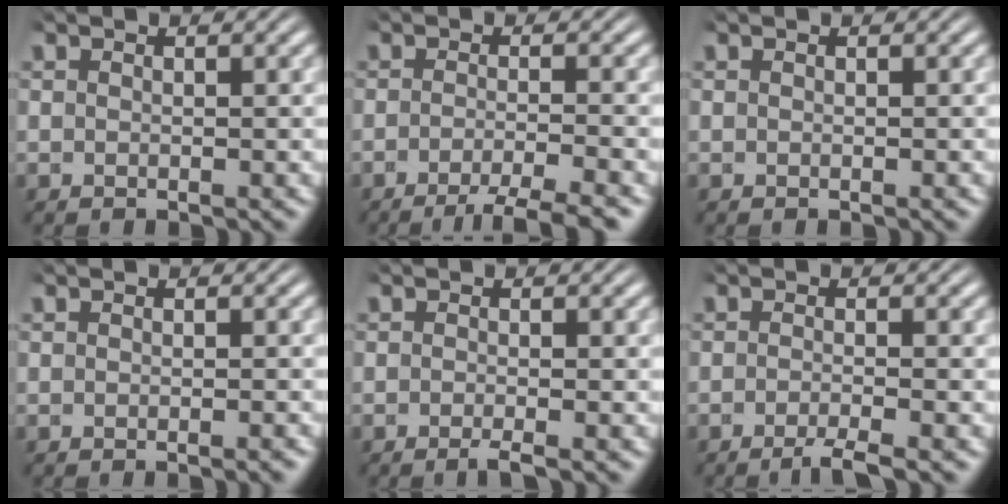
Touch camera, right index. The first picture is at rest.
{"total": 4.9, "force": [-3.8, 1.0, 2.9], "torque": [-0.034, -0.003, -0.064]}
{"total": 0.0}
{"total": 0.6, "force": [-0.5, -0.1, 0.3], "torque": [0.000, 0.007, -0.011]}
{"total": 1.3, "force": [-1.0, 0.1, 0.9], "torque": [-0.005, 0.008, -0.024]}
{"total": 2.5, "force": [-2.0, 0.2, 1.5], "torque": [-0.017, 0.003, -0.040]}